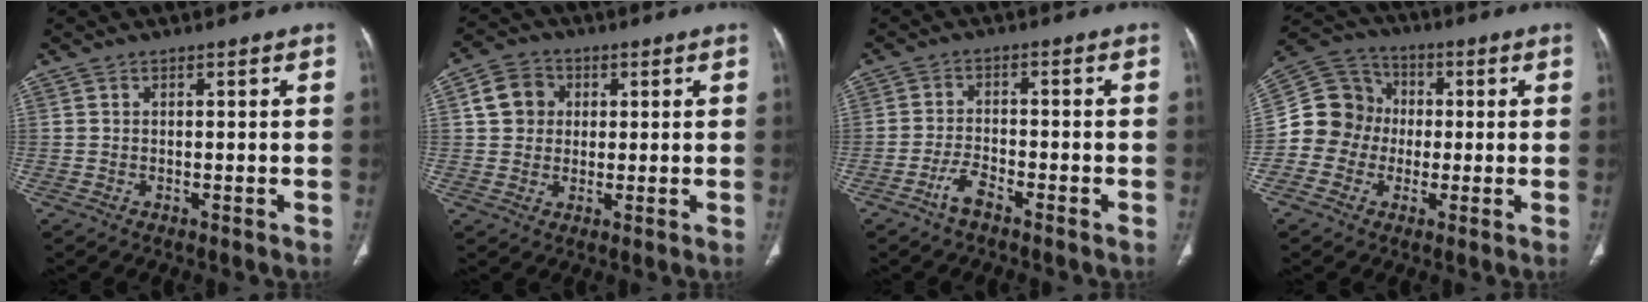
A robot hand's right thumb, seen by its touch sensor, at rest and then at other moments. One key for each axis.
{"total": 6.6, "fx": 1.5, "fy": 5.9, "fz": 2.7, "tx": -0.028, "ty": 0.006, "tz": 0.022}
{"total": 3.5, "fx": -2.7, "fy": 0.7, "fz": 2.1, "tx": -0.050, "ty": 0.017, "tz": -0.053}
{"total": 11.3, "fx": -1.3, "fy": 10.6, "fz": 3.4, "tx": -0.041, "ty": 0.035, "tz": -0.031}